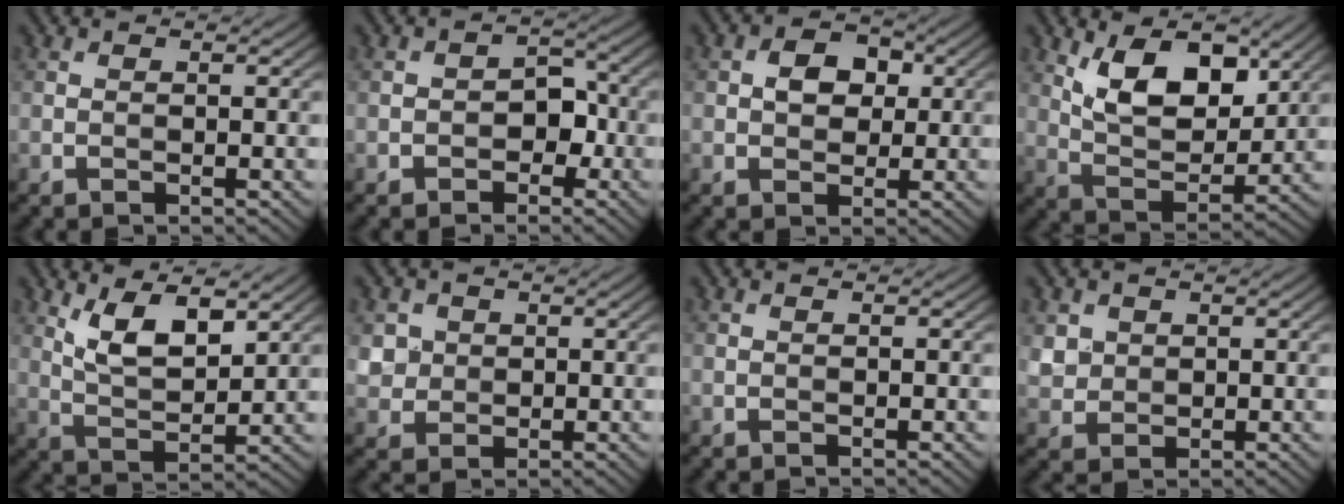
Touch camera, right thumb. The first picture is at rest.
{"total": 3.4, "force": [-1.3, 2.4, 2.0], "torque": [-0.023, 0.006, -0.023]}
{"total": 4.1, "force": [0.6, 3.2, 2.5], "torque": [-0.045, 0.005, -0.001]}
{"total": 10.0, "force": [4.6, 5.0, 7.3], "torque": [-0.135, -0.009, 0.085]}
{"total": 7.2, "force": [3.9, 2.8, 5.3], "torque": [-0.111, -0.009, 0.079]}
{"total": 3.2, "force": [0.9, 3.0, 0.7], "torque": [-0.030, -0.010, 0.022]}
{"total": 0.0}
{"total": 3.0, "force": [1.2, 2.6, 0.9], "torque": [-0.034, -0.009, 0.027]}